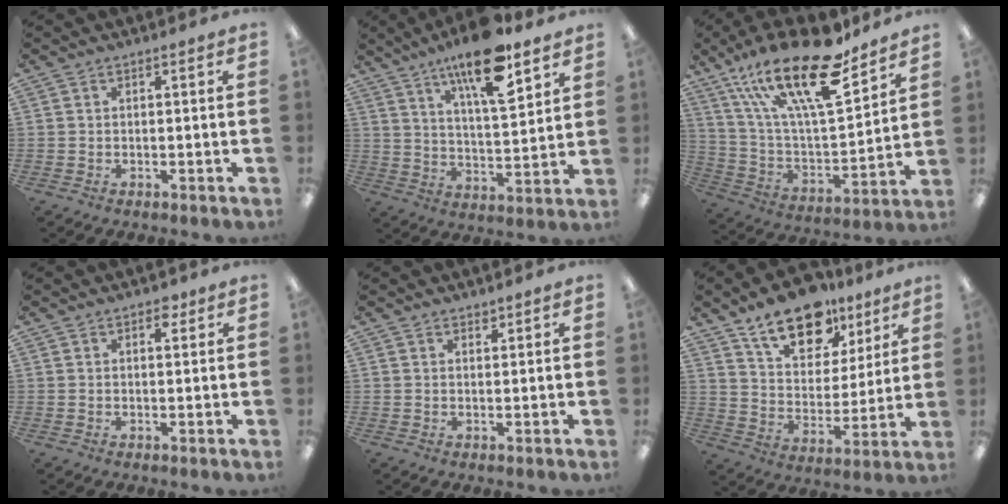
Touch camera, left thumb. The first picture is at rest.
{"total": 17.0, "force": [11.5, 5.1, 11.4], "torque": [-0.190, -0.055, 0.187]}
{"total": 25.3, "force": [17.5, 7.8, 16.5], "torque": [-0.299, -0.104, 0.299]}
{"total": 2.5, "force": [1.6, 1.5, 1.2], "torque": [-0.001, -0.005, 0.022]}
{"total": 1.4, "force": [1.3, 0.6, 0.2], "torque": [0.005, -0.004, 0.023]}
{"total": 17.2, "force": [12.4, 8.9, 8.0], "torque": [-0.127, -0.068, 0.219]}